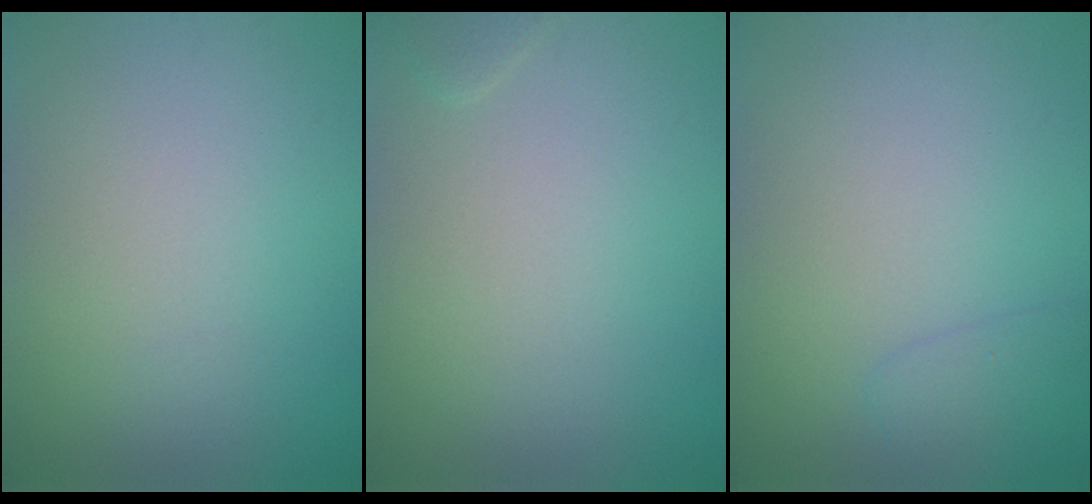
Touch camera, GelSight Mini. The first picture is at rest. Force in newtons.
{"total": 0.8, "press": 0.8, "slide": 0.1}
{"total": 1.3, "press": 1.3, "slide": 0.2}